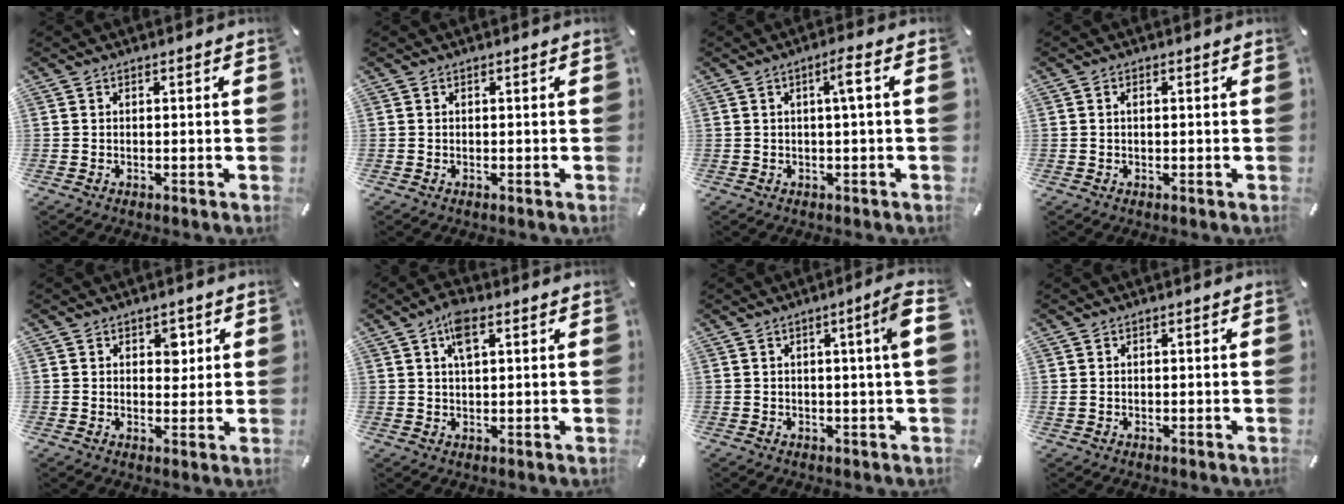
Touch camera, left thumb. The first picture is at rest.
{"total": 0.0}
{"total": 4.0, "force": [0.5, 0.3, 4.0], "torque": [-0.078, 0.002, 0.004]}
{"total": 1.0, "force": [0.1, 0.5, 0.8], "torque": [-0.018, 0.003, 0.000]}
{"total": 3.8, "force": [1.6, 2.8, 2.1], "torque": [-0.007, -0.010, 0.017]}
{"total": 5.7, "force": [2.6, 2.5, 4.4], "torque": [-0.081, 0.001, 0.042]}
{"total": 6.6, "force": [1.3, 0.3, 6.5], "torque": [-0.094, -0.012, 0.015]}
{"total": 0.6, "force": [0.0, 0.5, 0.4], "torque": [-0.009, 0.002, 0.000]}